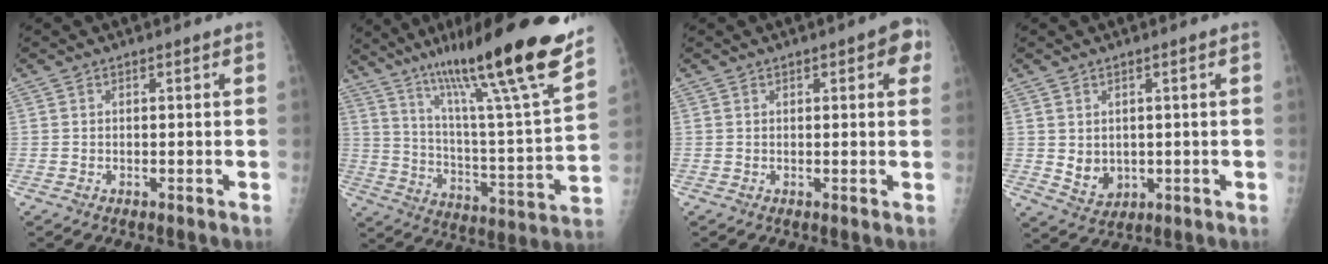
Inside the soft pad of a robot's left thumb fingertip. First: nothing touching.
{"total": 27.1, "force": [18.5, 2.4, 19.6], "torque": [-0.298, -0.067, 0.298]}
{"total": 5.0, "force": [2.0, 2.0, 4.1], "torque": [-0.029, 0.000, 0.017]}
{"total": 4.5, "force": [0.4, 3.7, 2.5], "torque": [-0.027, -0.012, 0.025]}